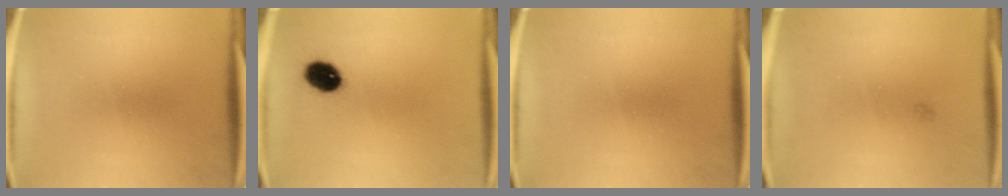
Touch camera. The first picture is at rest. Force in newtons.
{"total": 6.9}
{"total": 0.0}
{"total": 0.6}